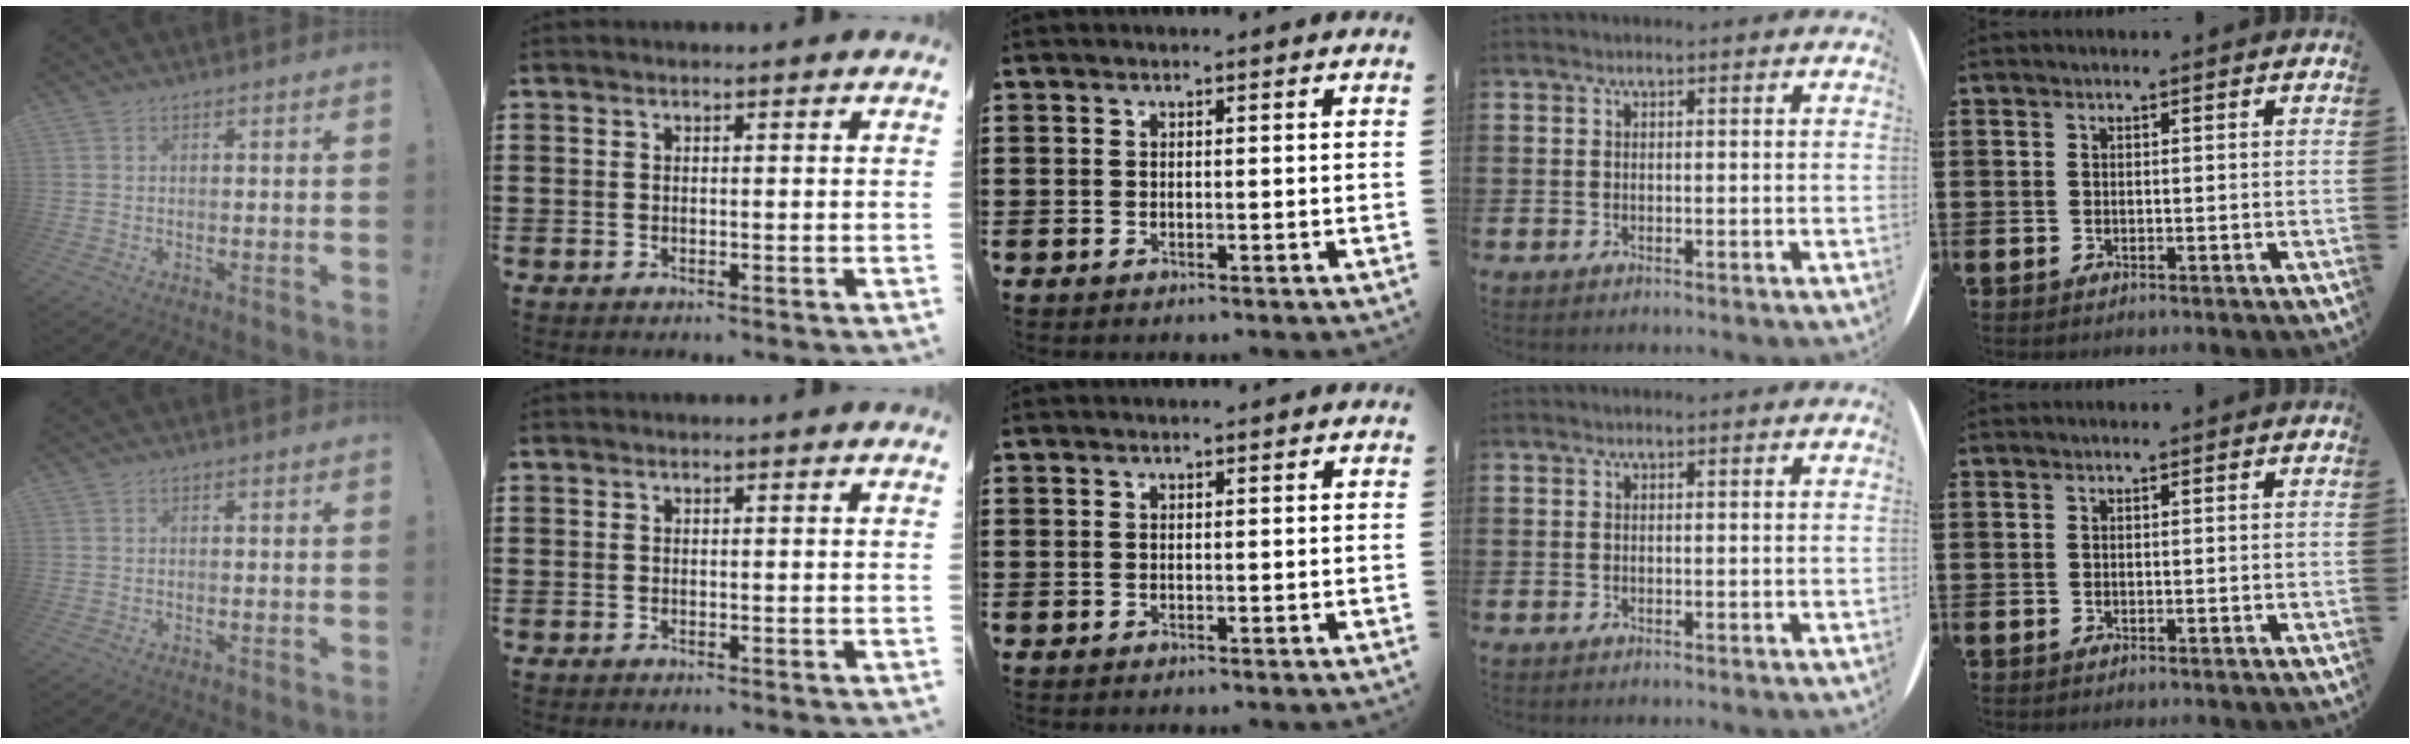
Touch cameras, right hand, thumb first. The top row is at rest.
{}